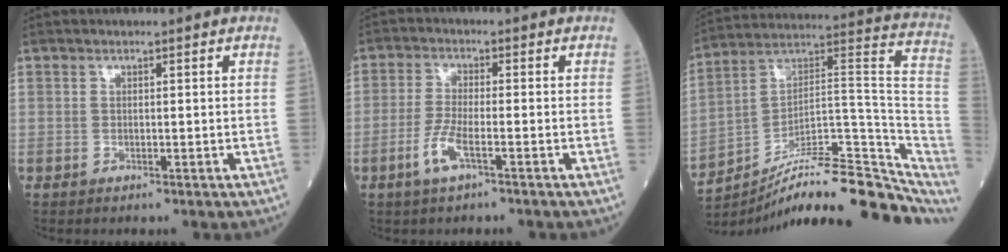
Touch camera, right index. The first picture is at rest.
{"total": 4.6, "force": [-2.3, 0.6, 3.9], "torque": [-0.088, -0.005, -0.048]}
{"total": 21.7, "force": [-17.0, 5.0, 12.6], "torque": [-0.116, 0.058, -0.255]}